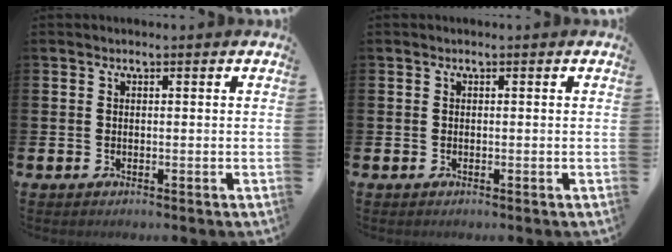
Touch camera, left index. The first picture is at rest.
{"total": 0.0}